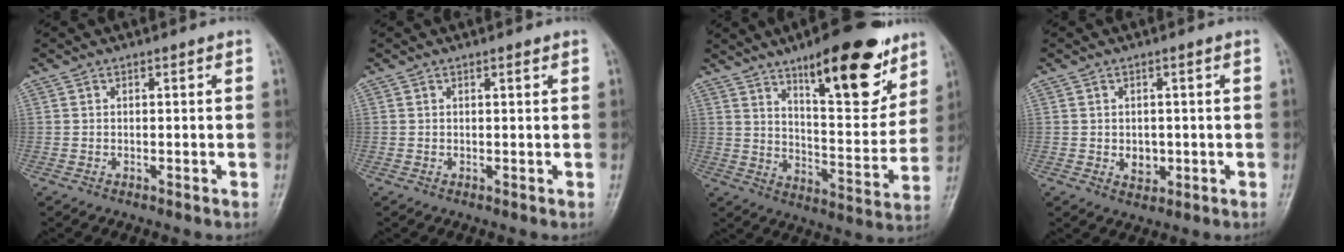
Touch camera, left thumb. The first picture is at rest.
{"total": 0.7, "force": [0.5, 0.2, 0.5], "torque": [-0.007, -0.001, 0.006]}
{"total": 19.9, "force": [12.2, 6.4, 14.4], "torque": [-0.163, -0.070, 0.190]}
{"total": 3.1, "force": [-0.3, 2.3, 1.9], "torque": [-0.017, -0.001, 0.002]}